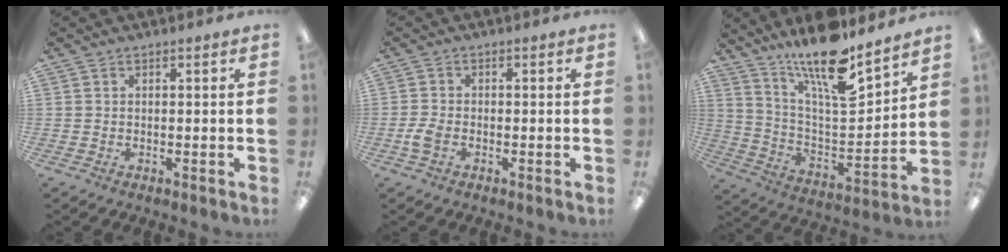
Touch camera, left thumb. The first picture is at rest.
{"total": 3.2, "force": [-1.3, 1.9, 2.1], "torque": [-0.047, 0.003, -0.026]}
{"total": 18.4, "force": [14.7, 4.3, 10.2], "torque": [-0.190, -0.105, 0.250]}